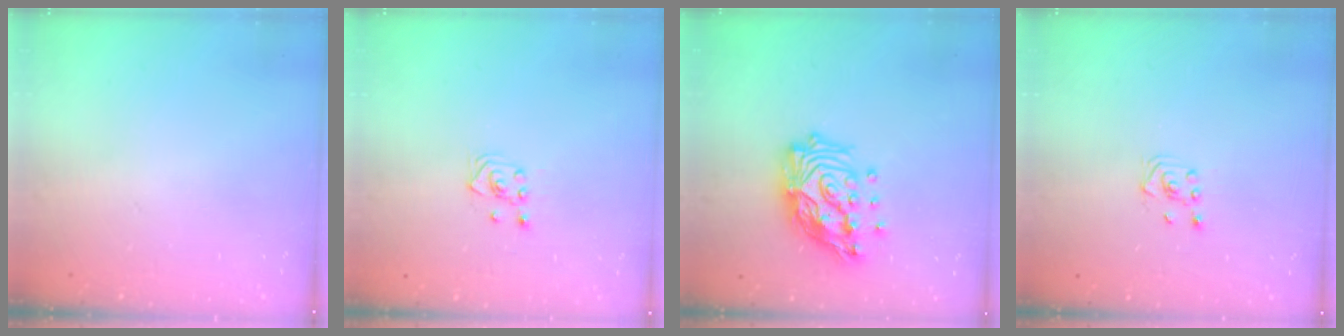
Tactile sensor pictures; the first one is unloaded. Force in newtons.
{"total": 3.0, "press": 2.6, "slide": 1.5}
{"total": 18.2, "press": 18.1, "slide": 1.6}
{"total": 2.3, "press": 2.2, "slide": 0.8}